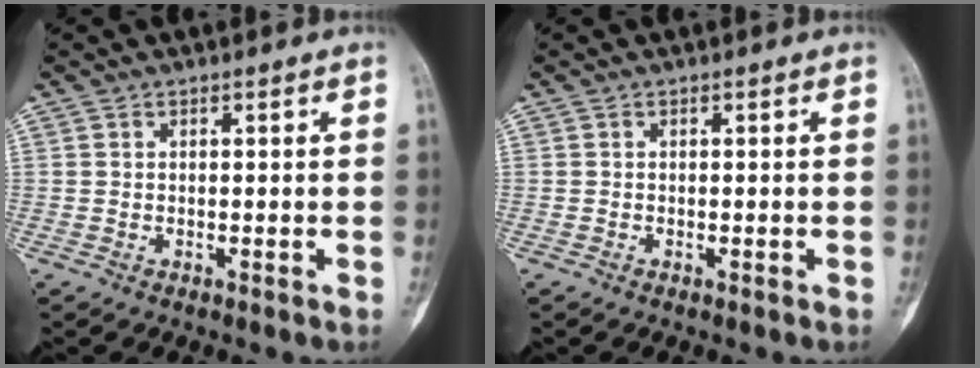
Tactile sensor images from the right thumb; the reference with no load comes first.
{"total": 0.0}